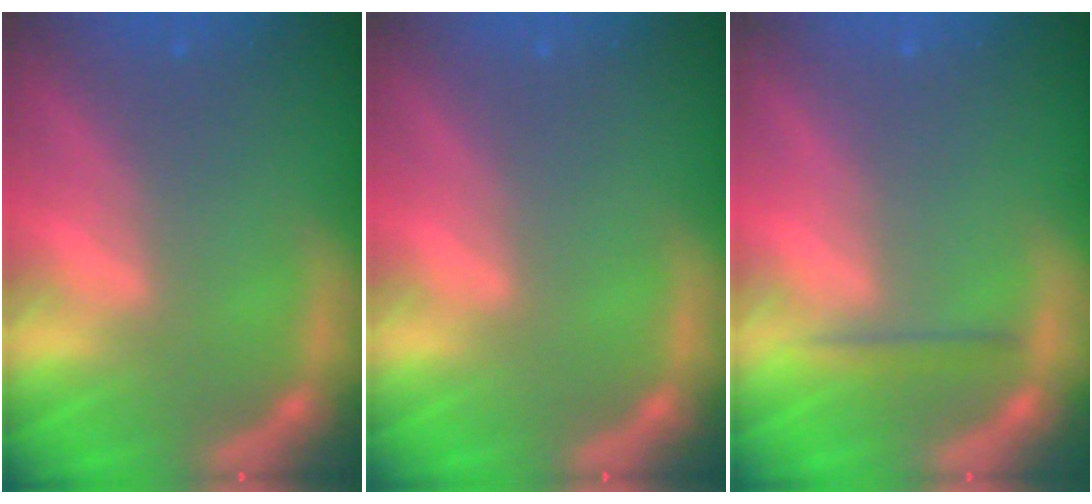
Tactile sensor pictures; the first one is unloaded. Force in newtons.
{"total": 0.0}
{"total": 1.4}